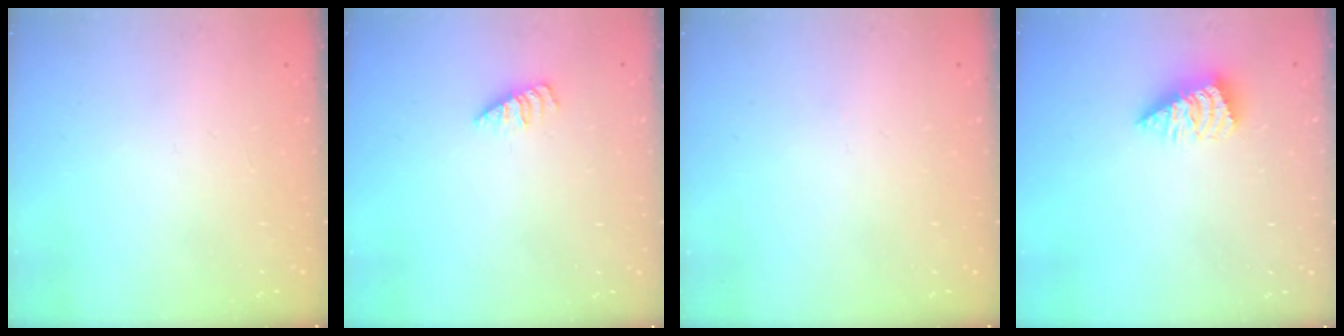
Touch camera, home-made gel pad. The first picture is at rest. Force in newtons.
{"total": 1.2, "press": 1.1, "slide": 0.2}
{"total": 0.0}
{"total": 2.6, "press": 2.5, "slide": 0.3}